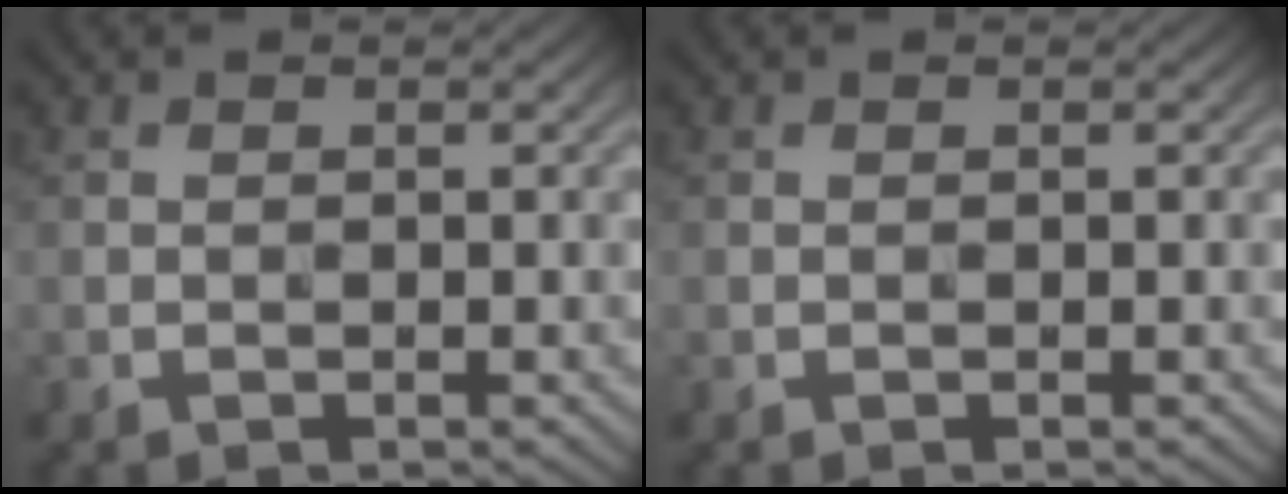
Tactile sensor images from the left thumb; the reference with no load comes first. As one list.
[{"total": 0.0}]